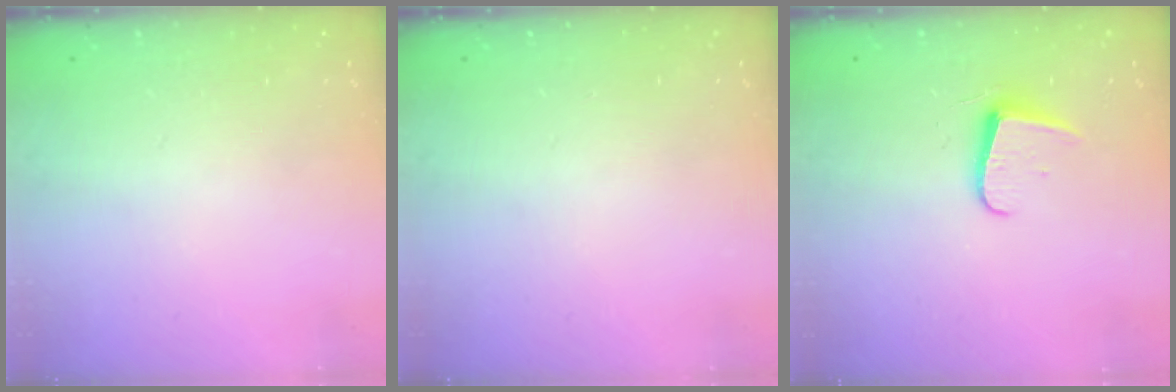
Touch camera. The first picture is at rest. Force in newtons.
{"total": 0.0}
{"total": 6.8, "press": 6.8, "slide": 0.7}